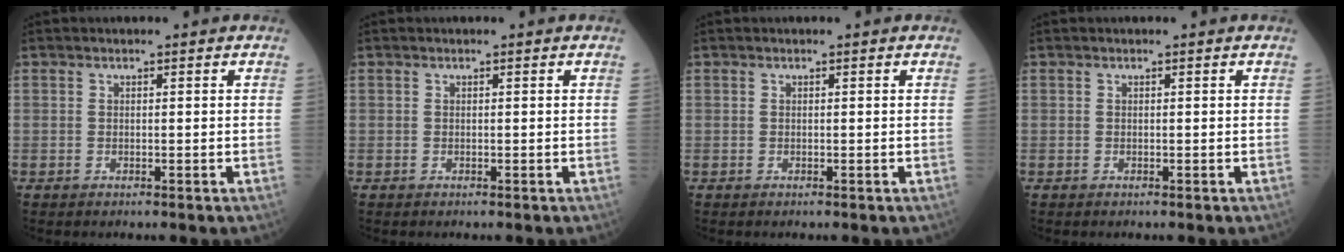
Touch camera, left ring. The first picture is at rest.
{"total": 0.0}
{"total": 0.0}
{"total": 0.0}